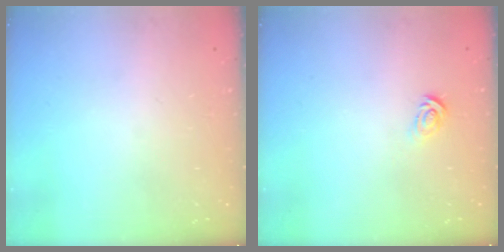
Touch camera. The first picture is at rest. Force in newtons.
{"total": 2.8, "press": 2.8, "slide": 0.2}